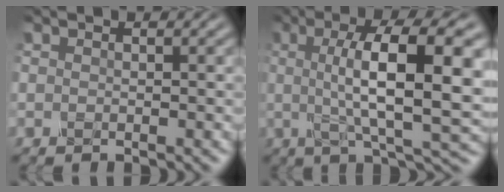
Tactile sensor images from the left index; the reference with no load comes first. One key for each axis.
{"total": 10.9, "fx": 1.1, "fy": 2.8, "fz": 10.5, "tx": -0.152, "ty": 0.012, "tz": 0.026}